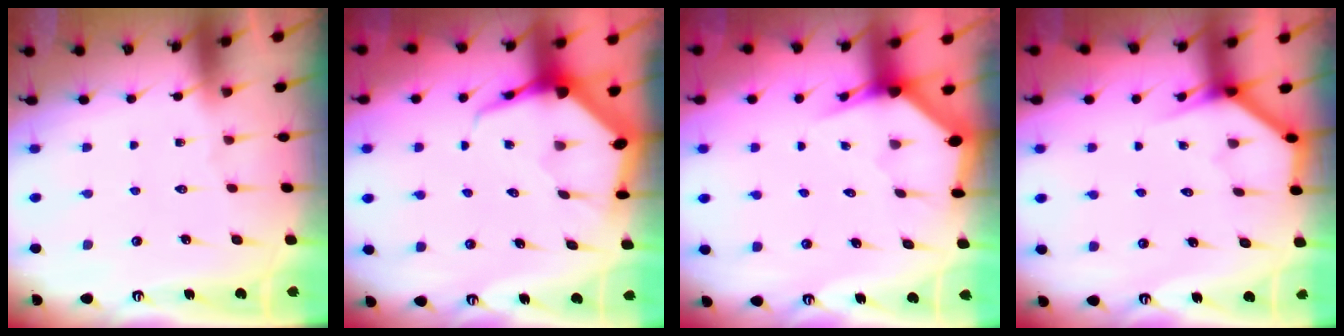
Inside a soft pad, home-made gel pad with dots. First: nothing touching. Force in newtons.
{"total": 6.1, "press": 6.1, "slide": 0.5}
{"total": 3.2, "press": 3.1, "slide": 0.4}
{"total": 3.8, "press": 3.7, "slide": 0.3}